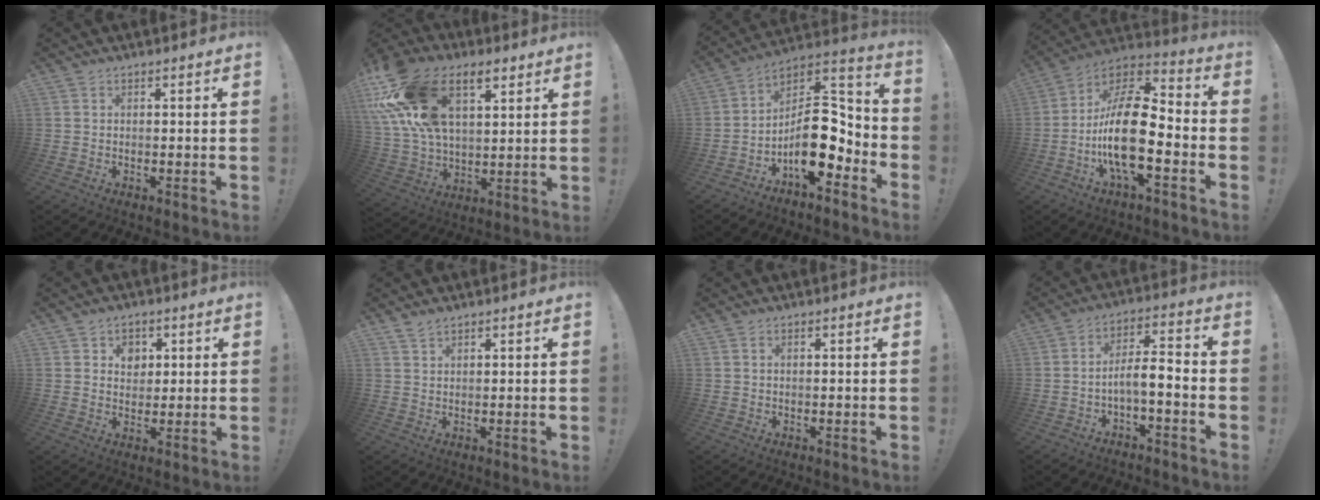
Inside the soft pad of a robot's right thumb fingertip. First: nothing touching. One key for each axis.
{"total": 23.5, "fx": 10.6, "fy": 14.3, "fz": 15.3, "tx": -0.296, "ty": -0.042, "tz": 0.190}
{"total": 16.5, "fx": -4.2, "fy": 9.1, "fz": 13.1, "tx": -0.193, "ty": 0.019, "tz": -0.061}
{"total": 20.6, "fx": -4.8, "fy": 8.8, "fz": 18.1, "tx": -0.344, "ty": 0.024, "tz": -0.080}
{"total": 4.6, "fx": 1.5, "fy": 4.0, "fz": 1.7, "tx": -0.018, "ty": -0.002, "tz": 0.025}
{"total": 2.2, "fx": 2.0, "fy": 0.7, "fz": 0.8, "tx": -0.012, "ty": -0.013, "tz": 0.036}
{"total": 0.7, "fx": 0.5, "fy": 0.4, "fz": 0.4, "tx": -0.009, "ty": 0.003, "tz": 0.009}
{"total": 7.3, "fx": -3.2, "fy": 2.0, "fz": 6.2, "tx": -0.118, "ty": 0.008, "tz": -0.057}